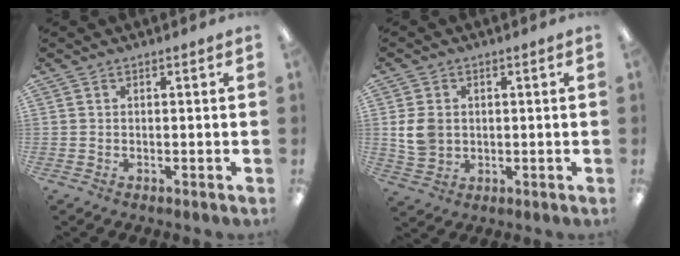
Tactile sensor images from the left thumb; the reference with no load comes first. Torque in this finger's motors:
{"motor_torque": [-0.11, 0.49, 0.34, -0.37, 0.05]}